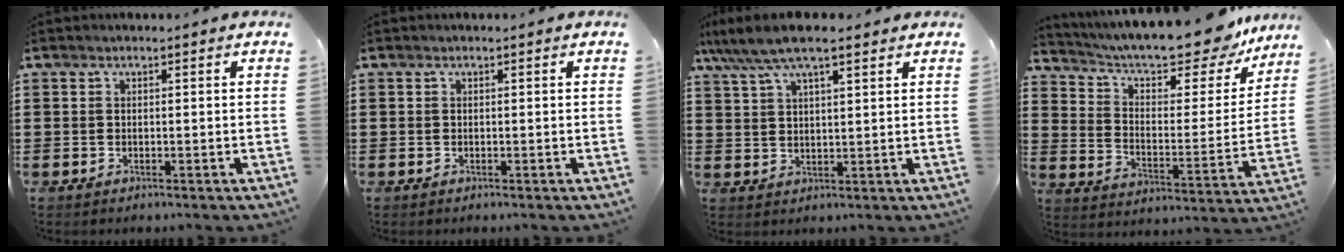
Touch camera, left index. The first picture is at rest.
{"total": 0.0}
{"total": 7.1, "force": [5.4, 1.7, 4.3], "torque": [-0.096, -0.005, 0.097]}
{"total": 11.3, "force": [10.2, 1.4, 4.7], "torque": [-0.103, -0.074, 0.167]}